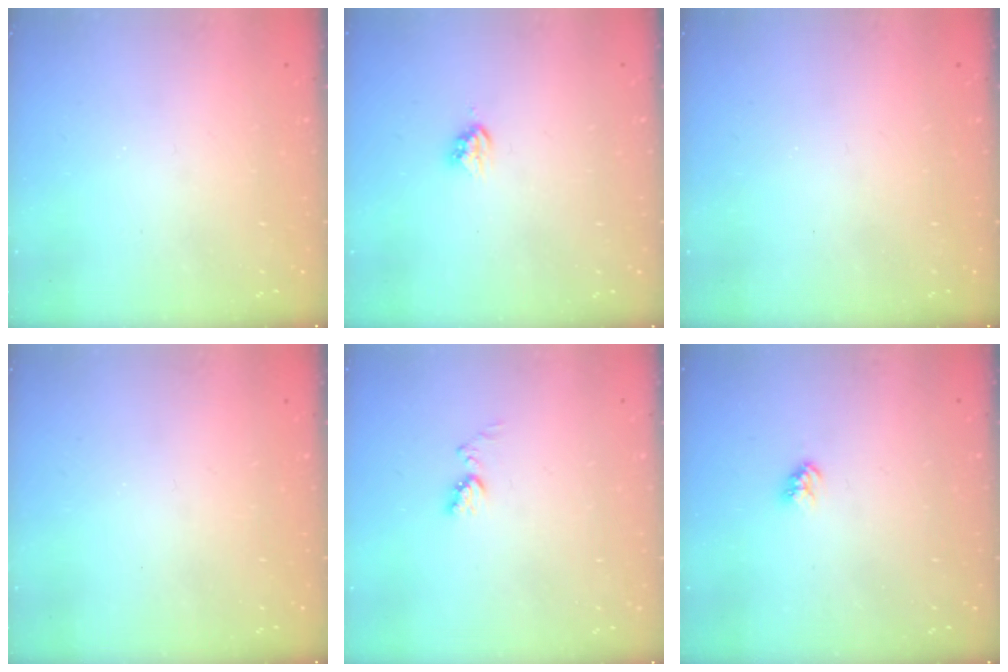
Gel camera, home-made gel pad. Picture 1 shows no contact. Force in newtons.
{"total": 3.7, "press": 3.7, "slide": 0.5}
{"total": 0.0}
{"total": 0.0}
{"total": 4.9, "press": 4.9, "slide": 0.7}
{"total": 3.2, "press": 3.1, "slide": 0.4}